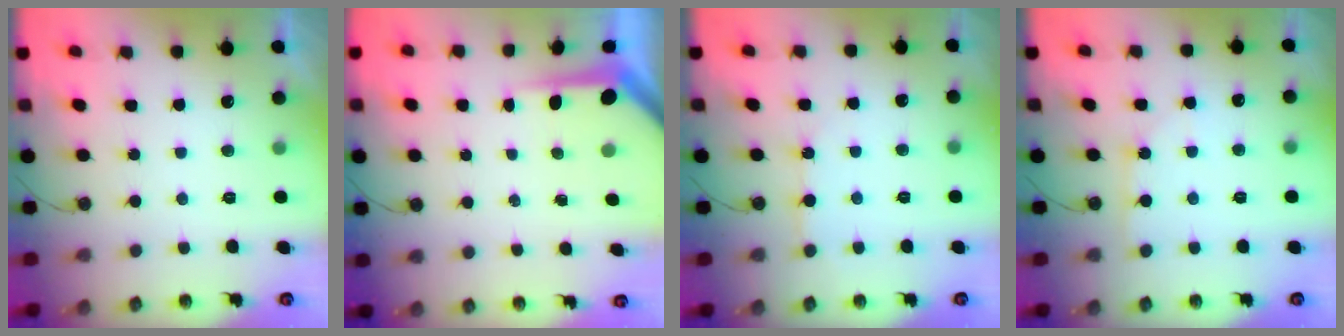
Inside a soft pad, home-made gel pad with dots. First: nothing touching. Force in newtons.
{"total": 4.4, "press": 4.4, "slide": 0.4}
{"total": 4.9, "press": 4.9, "slide": 0.7}
{"total": 5.0, "press": 5.0, "slide": 0.5}